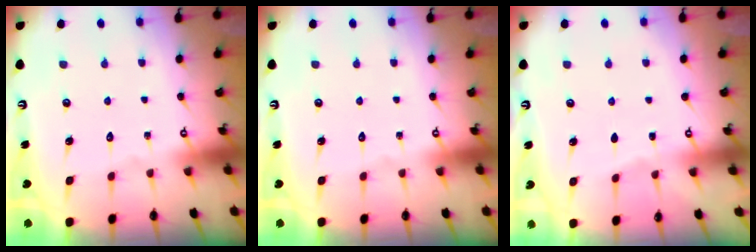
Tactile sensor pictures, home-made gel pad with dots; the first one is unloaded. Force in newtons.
{"total": 0.0}
{"total": 2.1, "press": 2.1, "slide": 0.3}